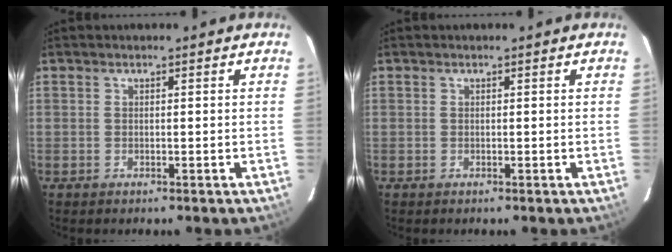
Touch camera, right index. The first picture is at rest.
{"total": 0.0}